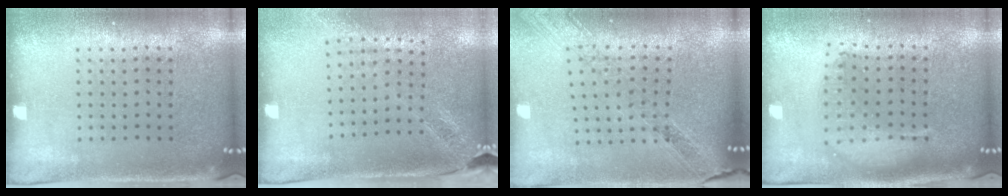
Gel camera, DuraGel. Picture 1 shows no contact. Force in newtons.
{"total": 1.9, "press": 1.6, "slide": 1.0}
{"total": 1.1, "press": 1.1, "slide": 0.2}
{"total": 1.8, "press": 1.5, "slide": 0.9}